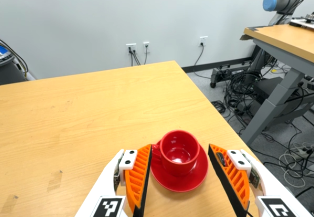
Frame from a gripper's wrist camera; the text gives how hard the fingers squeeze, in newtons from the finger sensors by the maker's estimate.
{"total": 0.5, "left": 0.2, "right": 0.9}